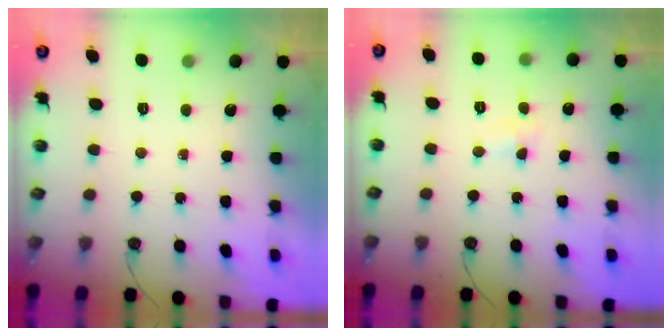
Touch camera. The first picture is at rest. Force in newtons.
{"total": 3.8, "press": 3.8, "slide": 0.7}